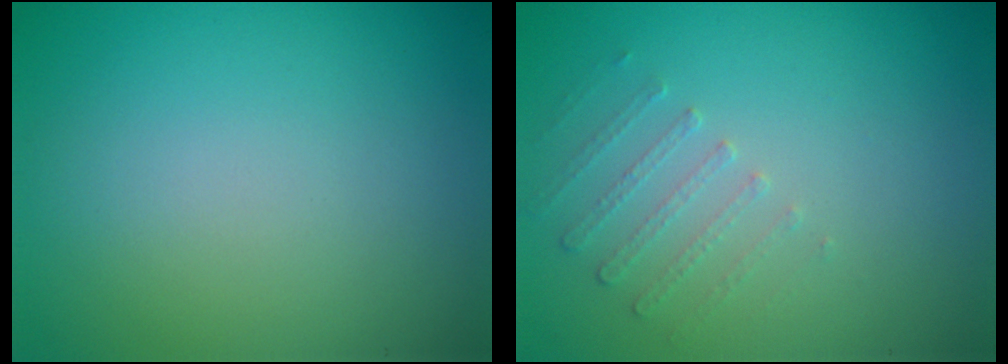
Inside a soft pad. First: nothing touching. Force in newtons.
{"total": 1.3, "press": 0.9, "slide": 1.0}